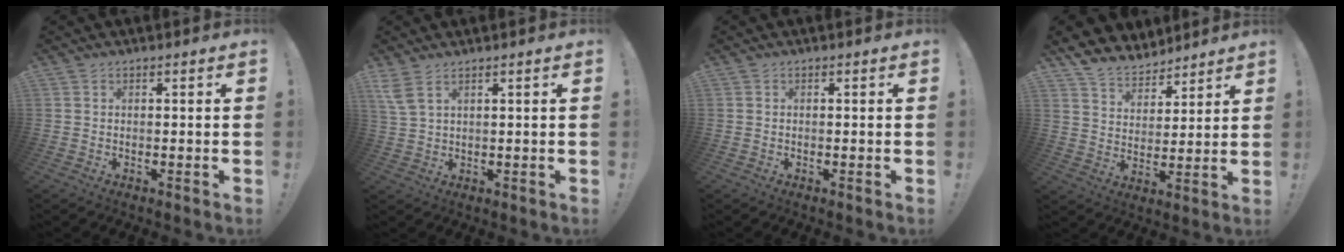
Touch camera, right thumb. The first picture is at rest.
{"total": 4.3, "force": [2.7, 1.2, 3.1], "torque": [-0.062, -0.006, 0.052]}
{"total": 0.0}
{"total": 8.1, "force": [6.9, 4.1, 1.0], "torque": [-0.032, -0.061, 0.136]}